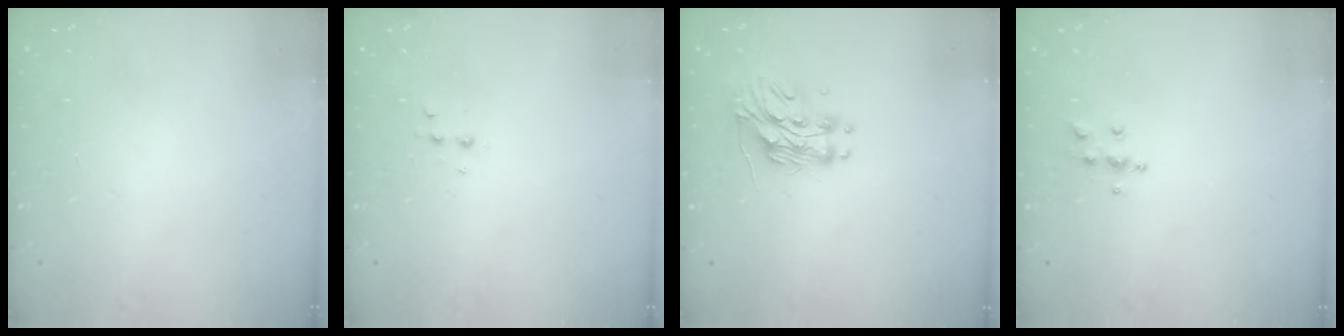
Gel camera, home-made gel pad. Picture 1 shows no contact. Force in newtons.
{"total": 2.8, "press": 2.7, "slide": 0.6}
{"total": 11.8, "press": 11.7, "slide": 0.4}
{"total": 5.0, "press": 5.0, "slide": 0.5}